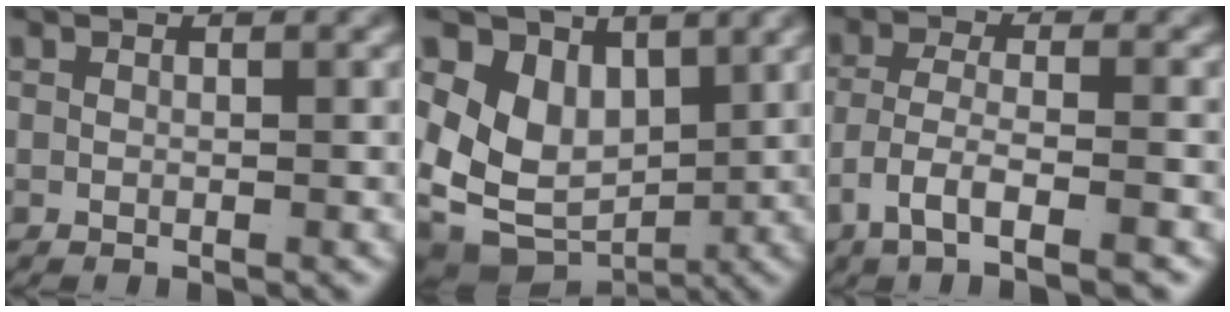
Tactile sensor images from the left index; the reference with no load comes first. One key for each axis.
{"total": 12.1, "fx": -0.8, "fy": 10.2, "fz": 6.5, "tx": -0.149, "ty": -0.058, "tz": 0.003}
{"total": 5.8, "fx": -3.4, "fy": 2.1, "fz": 4.2, "tx": -0.085, "ty": -0.034, "tz": -0.039}